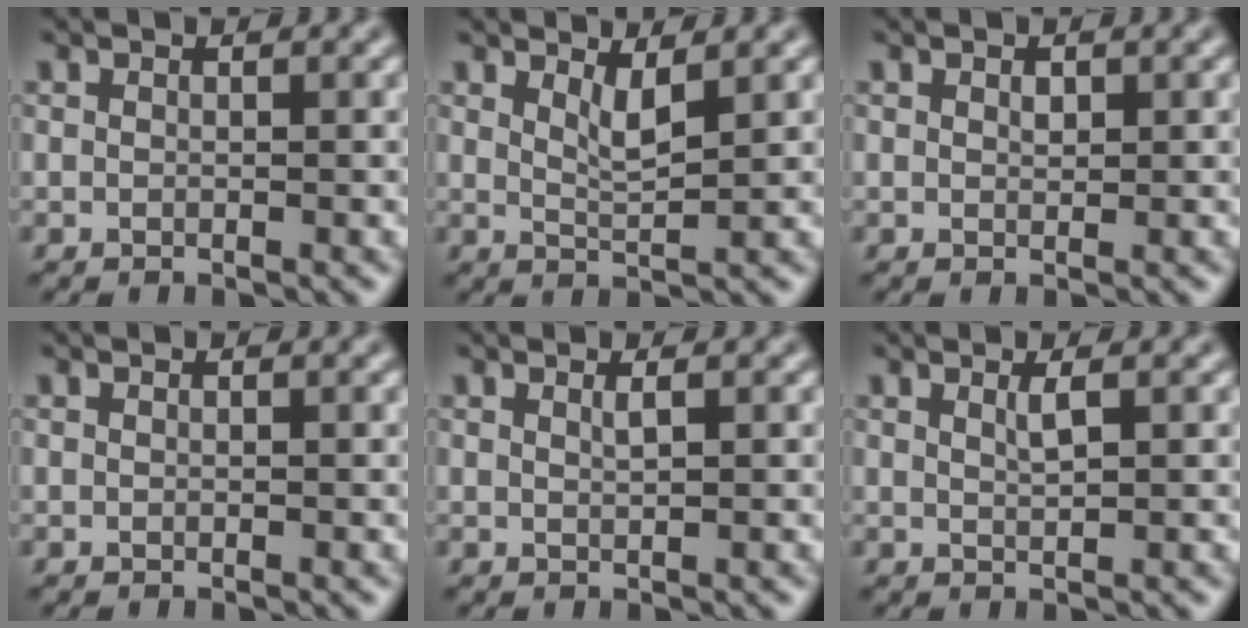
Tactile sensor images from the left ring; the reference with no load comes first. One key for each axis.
{"total": 2.0, "fx": 1.2, "fy": 0.4, "fz": 1.5, "tx": -0.027, "ty": -0.007, "tz": 0.022}
{"total": 0.7, "fx": 0.3, "fy": 0.4, "fz": 0.4, "tx": -0.007, "ty": -0.001, "tz": 0.005}
{"total": 0.0}
{"total": 0.7, "fx": 0.4, "fy": 0.1, "fz": 0.6, "tx": -0.008, "ty": 0.000, "tz": 0.007}
{"total": 1.1, "fx": 0.6, "fy": 0.2, "fz": 0.9, "tx": -0.016, "ty": 0.000, "tz": 0.010}